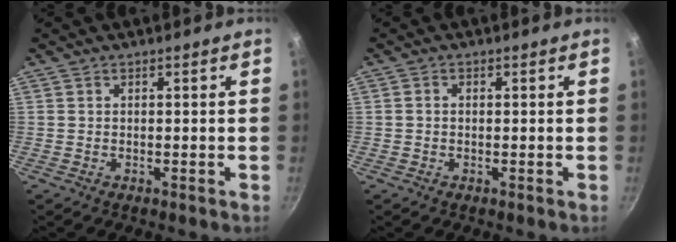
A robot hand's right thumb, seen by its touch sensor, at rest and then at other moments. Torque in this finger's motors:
{"motor_torque": [0.27, -0.34, -0.30, 0.23, 0.03]}